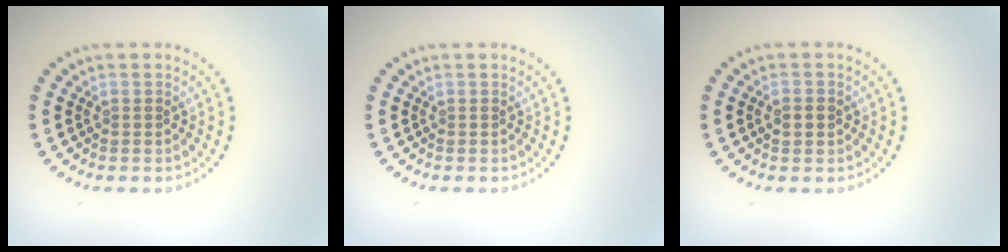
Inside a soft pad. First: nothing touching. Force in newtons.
{"total": 0.0}
{"total": 1.8, "press": 1.8, "slide": 0.1}